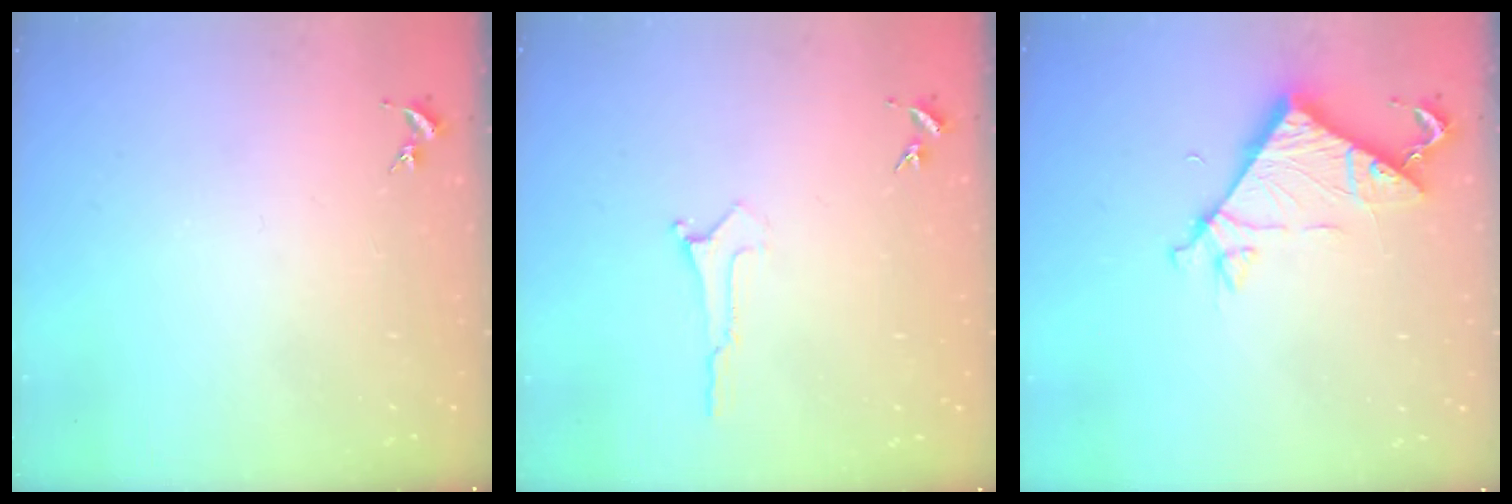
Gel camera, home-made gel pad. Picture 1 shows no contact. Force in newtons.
{"total": 0.0}
{"total": 7.2, "press": 7.1, "slide": 0.4}